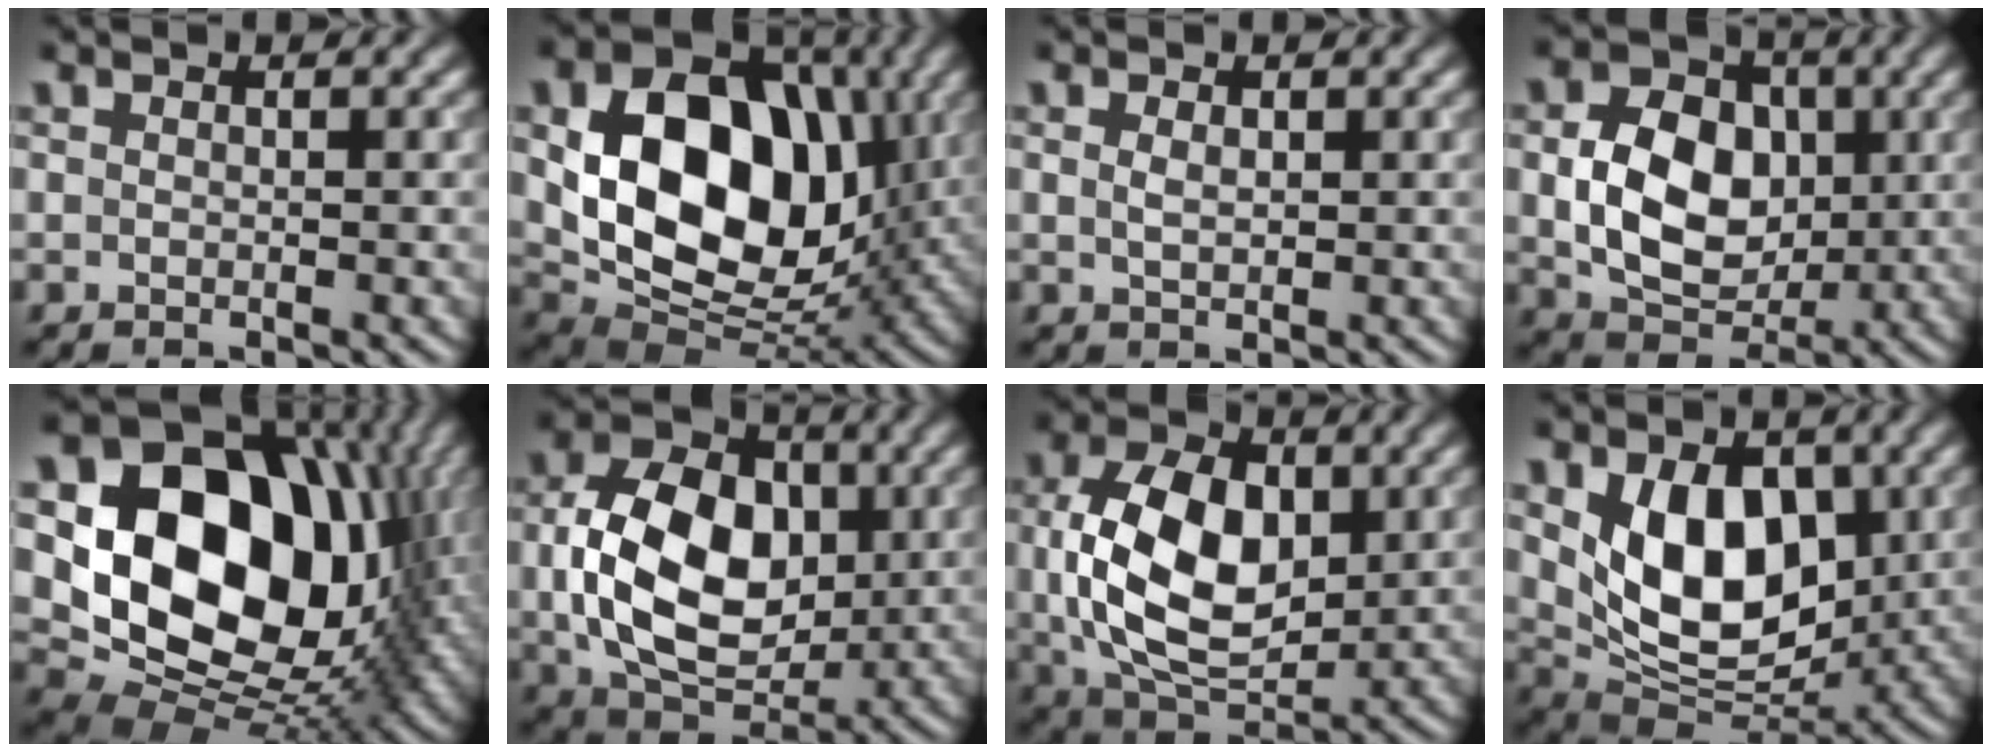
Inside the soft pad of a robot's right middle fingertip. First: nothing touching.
{"total": 13.7, "force": [1.4, 9.9, 9.5], "torque": [-0.157, -0.016, 0.029]}
{"total": 1.2, "force": [0.4, 0.7, 0.9], "torque": [-0.019, -0.001, 0.009]}
{"total": 7.9, "force": [0.2, 5.9, 5.3], "torque": [-0.094, -0.001, 0.003]}
{"total": 17.6, "force": [3.0, 13.2, 11.2], "torque": [-0.198, -0.016, 0.070]}
{"total": 11.3, "force": [-0.1, 7.9, 8.2], "torque": [-0.158, -0.001, -0.002]}
{"total": 10.9, "force": [0.9, 7.0, 8.2], "torque": [-0.165, -0.003, 0.022]}
{"total": 9.1, "force": [1.6, 5.8, 6.8], "torque": [-0.116, -0.021, 0.031]}